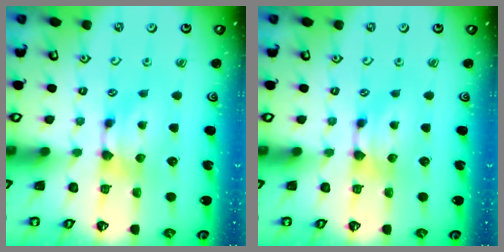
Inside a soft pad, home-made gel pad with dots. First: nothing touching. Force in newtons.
{"total": 0.0}